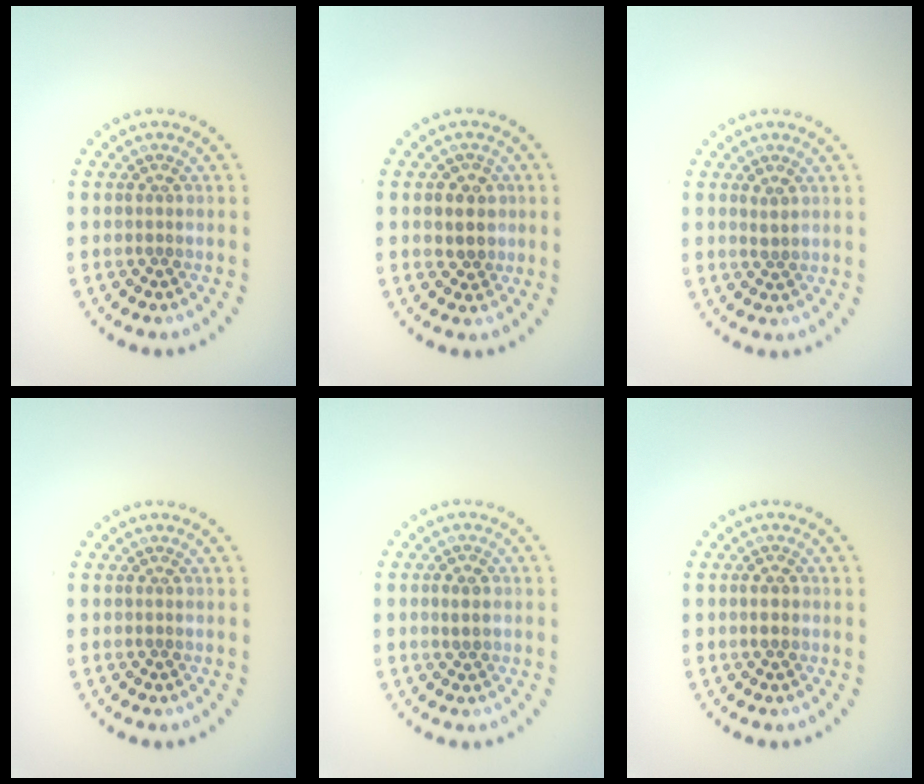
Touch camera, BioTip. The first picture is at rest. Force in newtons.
{"total": 2.6, "press": 2.5, "slide": 0.7}
{"total": 0.5, "press": 0.4, "slide": 0.3}
{"total": 0.0}
{"total": 1.2, "press": 1.2, "slide": 0.0}
{"total": 1.9, "press": 1.9, "slide": 0.2}